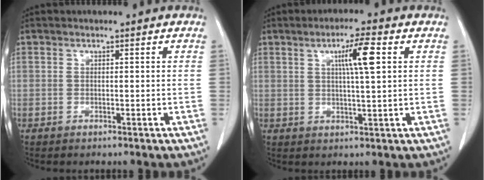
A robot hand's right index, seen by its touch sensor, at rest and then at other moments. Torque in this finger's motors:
{"motor_torque": [0.34, 0.05, 0.16, 0.07]}